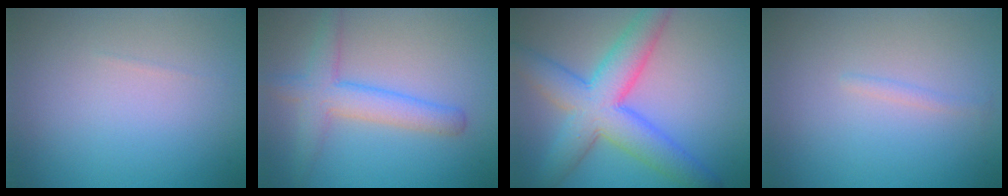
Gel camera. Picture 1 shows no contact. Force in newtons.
{"total": 4.2, "press": 4.2, "slide": 0.2}
{"total": 8.0, "press": 8.0, "slide": 0.2}
{"total": 0.6, "press": 0.6, "slide": 0.0}